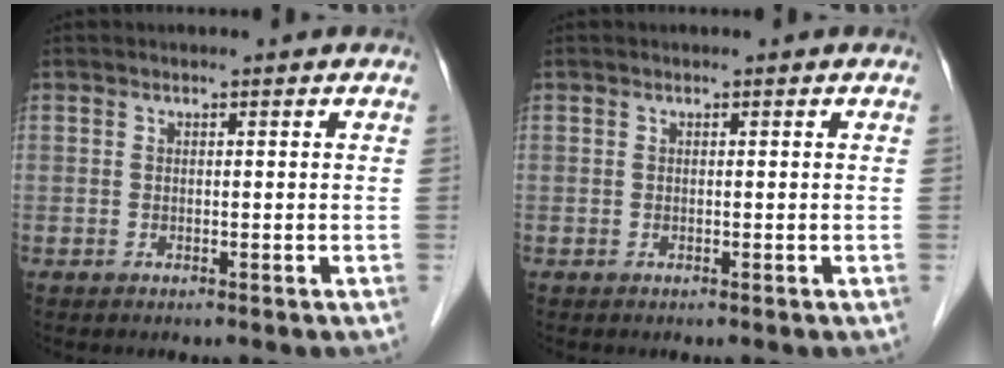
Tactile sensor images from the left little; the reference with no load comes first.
{"total": 0.0}